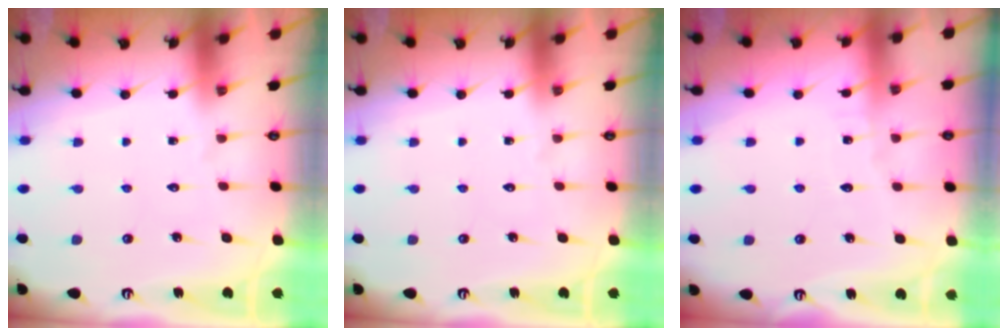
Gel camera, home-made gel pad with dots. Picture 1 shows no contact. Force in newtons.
{"total": 0.0}
{"total": 2.3, "press": 2.3, "slide": 0.2}